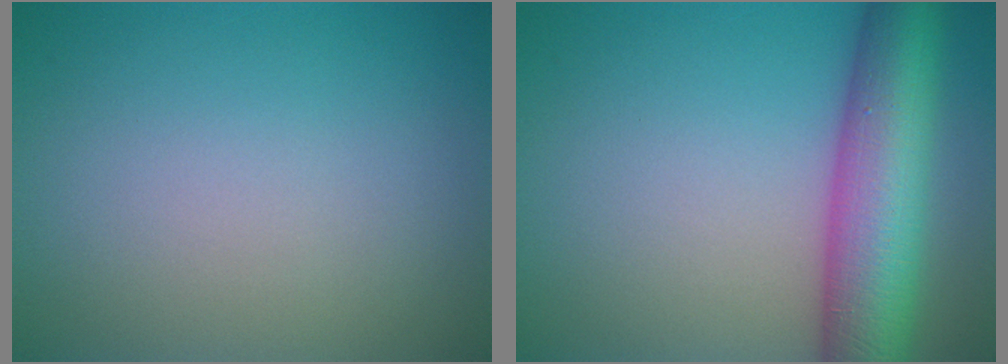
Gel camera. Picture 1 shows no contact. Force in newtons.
{"total": 10.0, "press": 10.0, "slide": 0.4}